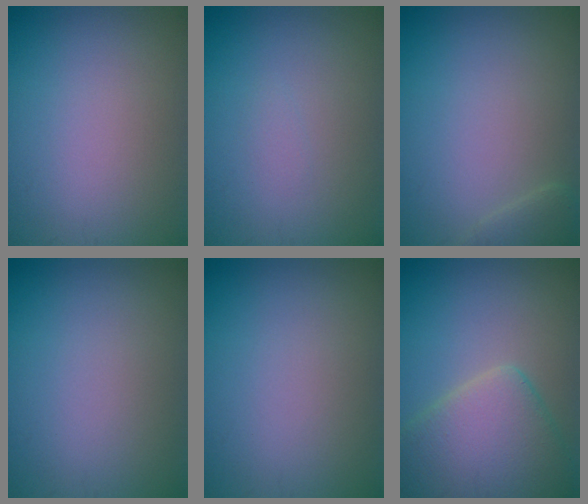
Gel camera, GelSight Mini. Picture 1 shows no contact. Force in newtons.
{"total": 0.5, "press": 0.5, "slide": 0.1}
{"total": 1.3, "press": 1.3, "slide": 0.0}
{"total": 0.0}
{"total": 0.0}
{"total": 6.5, "press": 6.5, "slide": 0.4}